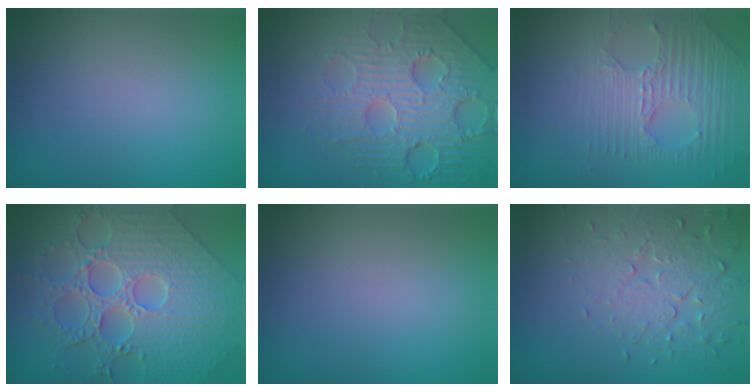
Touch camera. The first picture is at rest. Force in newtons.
{"total": 7.3, "press": 5.4, "slide": 5.0}
{"total": 4.6, "press": 3.0, "slide": 3.4}
{"total": 7.1, "press": 6.3, "slide": 3.3}
{"total": 0.0}
{"total": 5.0, "press": 3.6, "slide": 3.4}